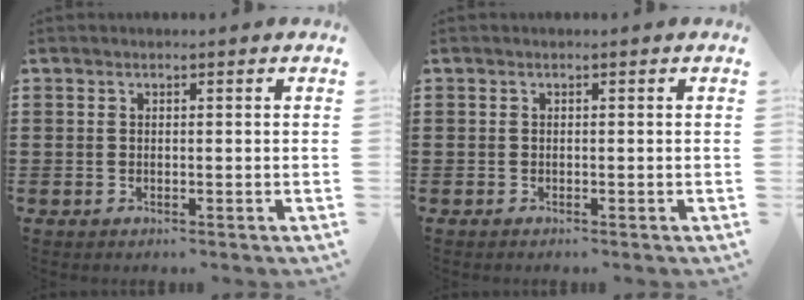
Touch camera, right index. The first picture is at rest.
{"total": 0.0}